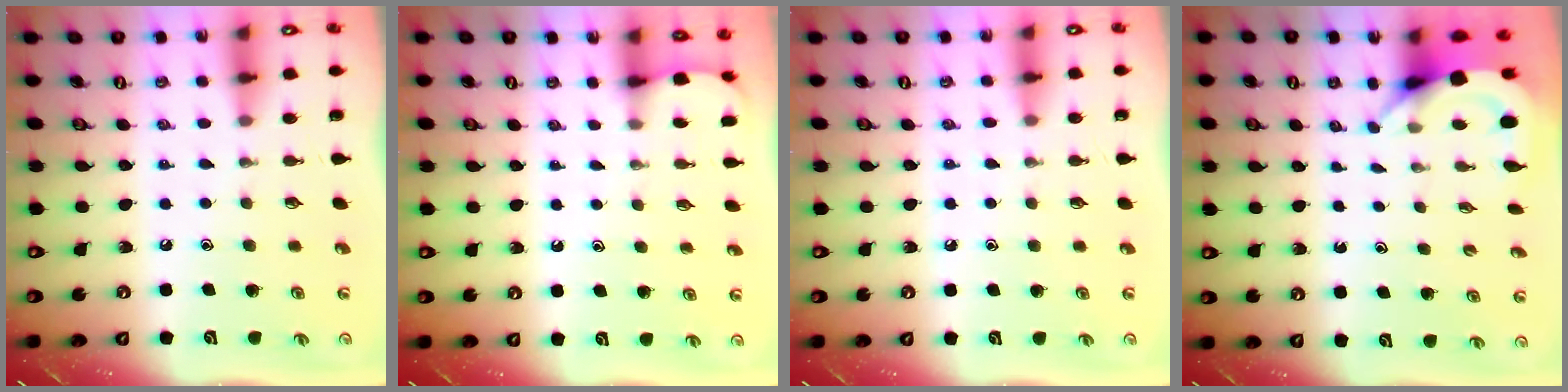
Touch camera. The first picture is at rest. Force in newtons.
{"total": 1.8, "press": 1.8, "slide": 0.2}
{"total": 3.0, "press": 3.0, "slide": 0.4}
{"total": 3.6, "press": 3.6, "slide": 0.3}